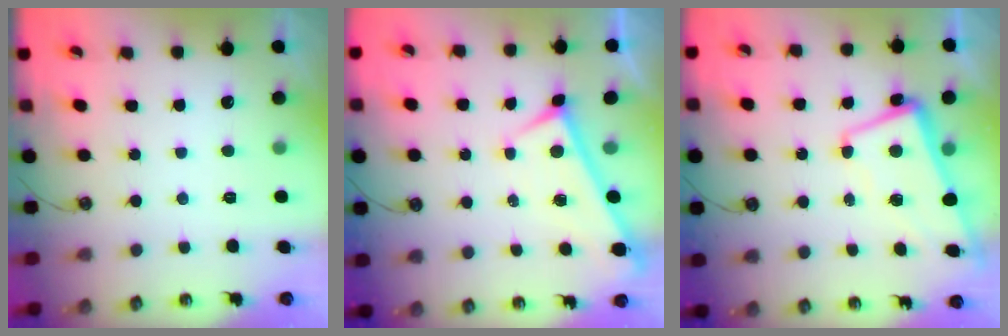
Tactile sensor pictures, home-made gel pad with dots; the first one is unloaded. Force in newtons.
{"total": 0.0}
{"total": 1.1, "press": 0.6, "slide": 0.9}